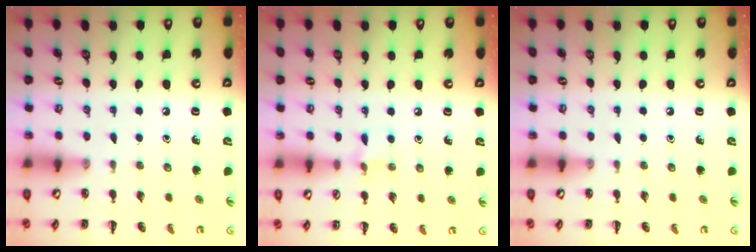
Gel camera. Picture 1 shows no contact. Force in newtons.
{"total": 5.5, "press": 5.1, "slide": 2.0}
{"total": 0.0}